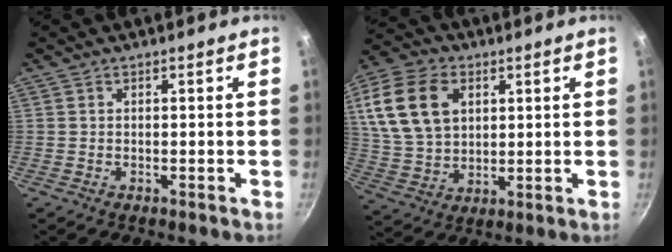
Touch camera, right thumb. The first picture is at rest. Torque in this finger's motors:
{"motor_torque": [-0.75, 1.32, 1.03, 0.12, 0.16]}